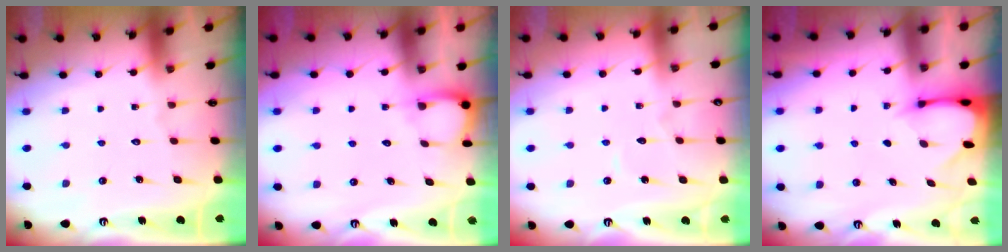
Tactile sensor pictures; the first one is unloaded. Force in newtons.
{"total": 3.8, "press": 3.7, "slide": 0.4}
{"total": 3.4, "press": 3.4, "slide": 0.4}
{"total": 2.3, "press": 2.3, "slide": 0.3}